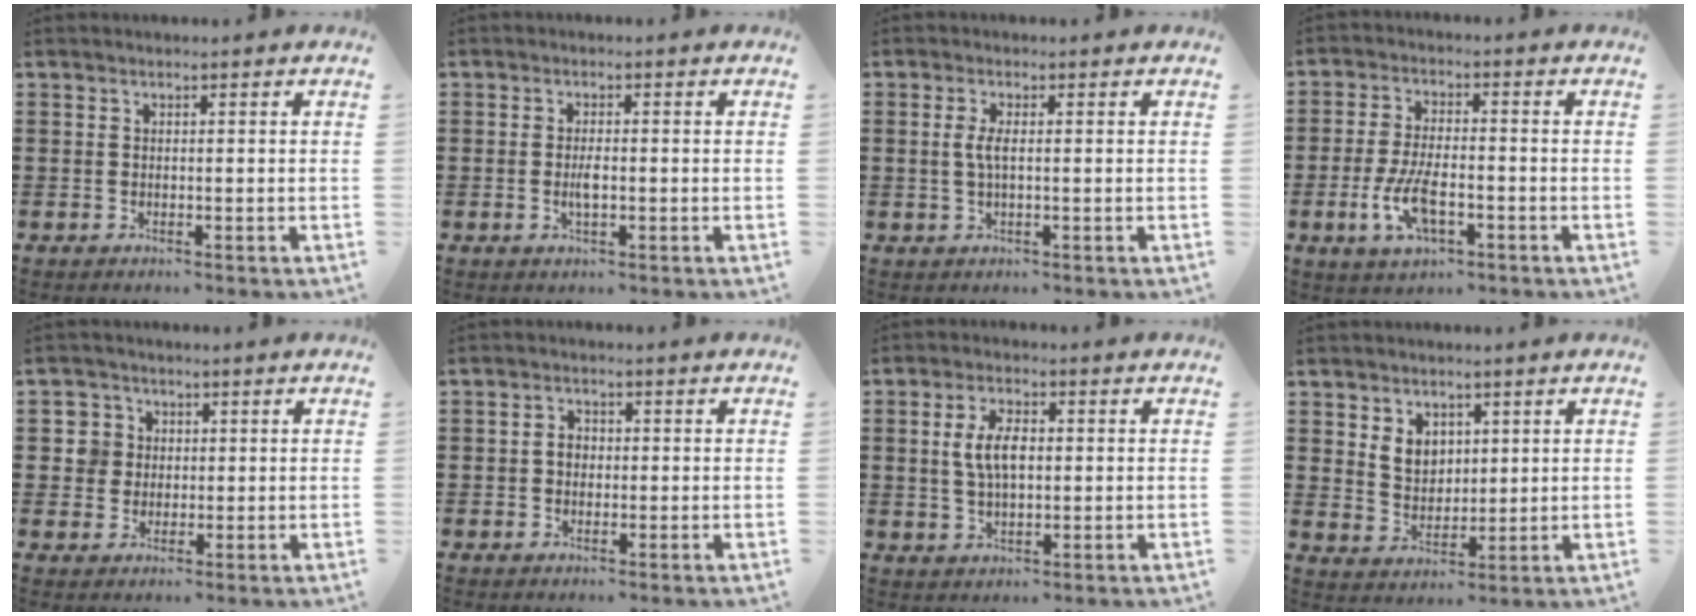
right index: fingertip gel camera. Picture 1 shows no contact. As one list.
[{"total": 2.5, "force": [-0.3, 0.9, 2.3], "torque": [-0.051, -0.002, -0.009]}, {"total": 2.6, "force": [0.0, 0.7, 2.5], "torque": [-0.062, -0.006, -0.006]}, {"total": 7.3, "force": [-2.5, 3.2, 6.1], "torque": [-0.140, -0.008, -0.050]}, {"total": 4.3, "force": [0.8, 4.2, 0.7], "torque": [-0.034, 0.015, 0.013]}, {"total": 2.0, "force": [-0.1, 1.5, 1.3], "torque": [-0.027, 0.007, -0.003]}, {"total": 5.6, "force": [0.6, 2.6, 5.0], "torque": [-0.107, 0.008, 0.006]}, {"total": 4.6, "force": [2.2, 3.6, 1.6], "torque": [-0.039, 0.010, 0.040]}]